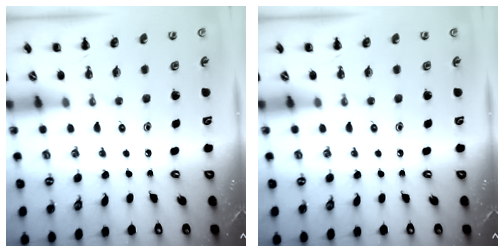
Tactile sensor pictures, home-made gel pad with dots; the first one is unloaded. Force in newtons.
{"total": 0.0}